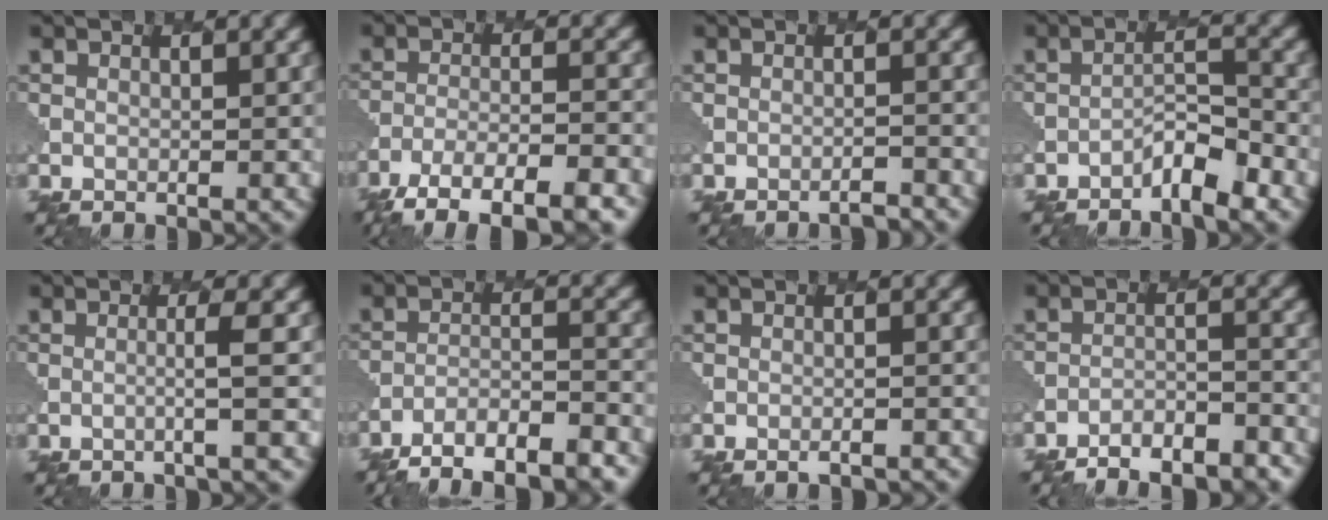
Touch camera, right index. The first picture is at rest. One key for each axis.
{"total": 7.8, "fx": -5.9, "fy": 1.8, "fz": 4.8, "tx": -0.081, "ty": -0.002, "tz": -0.107}
{"total": 2.0, "fx": -1.9, "fy": 0.1, "fz": 0.8, "tx": -0.003, "ty": 0.005, "tz": -0.037}
{"total": 2.9, "fx": -2.3, "fy": 0.5, "fz": 1.7, "tx": -0.032, "ty": 0.011, "tz": -0.047}
{"total": 1.5, "fx": -0.2, "fy": -0.1, "fz": 1.5, "tx": -0.020, "ty": 0.001, "tz": -0.024}
{"total": 9.9, "fx": -8.6, "fy": 2.4, "fz": 4.2, "tx": -0.060, "ty": -0.007, "tz": -0.121}
{"total": 2.6, "fx": -2.4, "fy": 0.6, "fz": 0.9, "tx": -0.002, "ty": 0.015, "tz": -0.033}
{"total": 7.5, "fx": -6.7, "fy": 1.8, "fz": 2.6, "tx": -0.040, "ty": -0.004, "tz": -0.100}